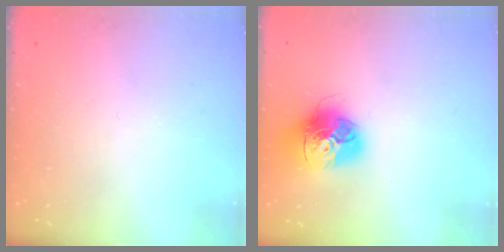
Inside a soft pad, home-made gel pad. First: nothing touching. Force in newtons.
{"total": 16.0, "press": 16.0, "slide": 1.7}